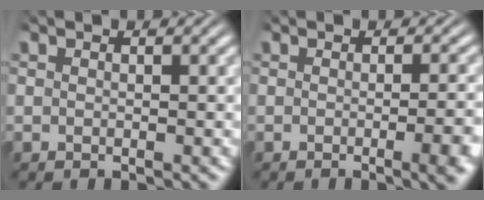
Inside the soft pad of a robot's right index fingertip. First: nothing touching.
{"total": 2.6, "force": [-1.1, 0.1, 2.4], "torque": [-0.027, 0.004, -0.021]}